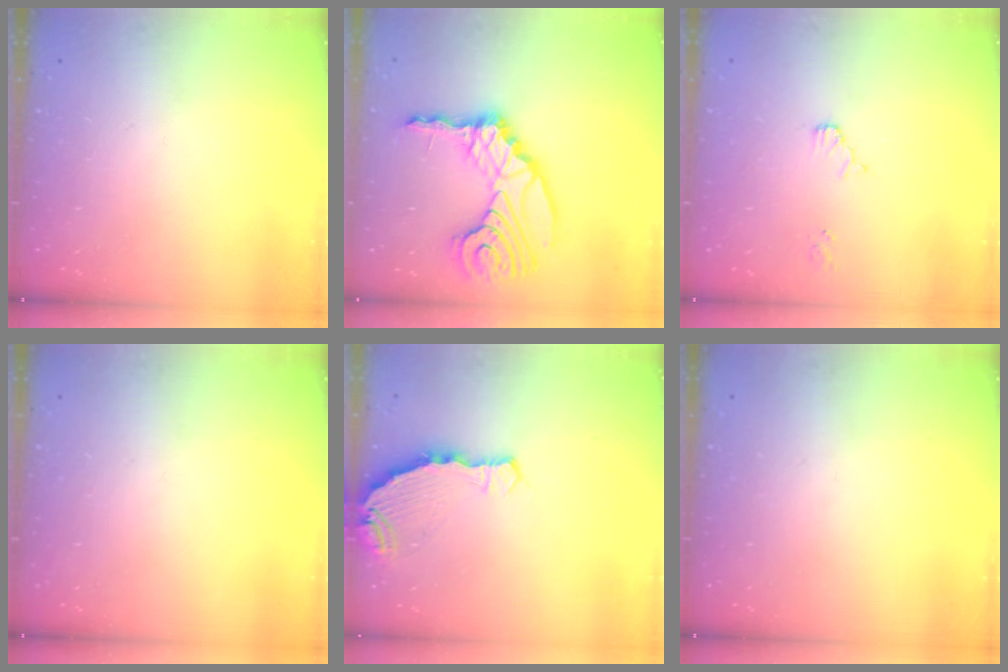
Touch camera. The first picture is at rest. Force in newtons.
{"total": 18.5, "press": 18.2, "slide": 3.2}
{"total": 2.9, "press": 2.8, "slide": 0.4}
{"total": 0.0}
{"total": 7.8, "press": 6.6, "slide": 4.2}
{"total": 0.0}